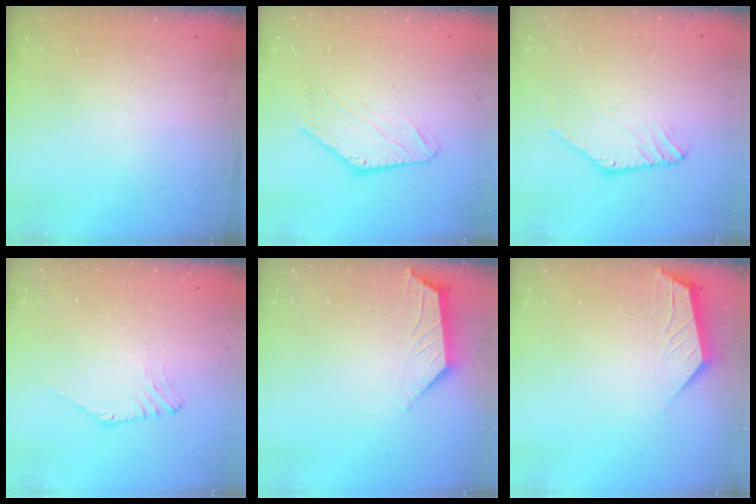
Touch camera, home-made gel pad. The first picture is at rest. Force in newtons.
{"total": 2.3, "press": 2.3, "slide": 0.2}
{"total": 1.4, "press": 1.4, "slide": 0.0}
{"total": 0.8, "press": 0.7, "slide": 0.3}
{"total": 2.3, "press": 2.2, "slide": 0.5}
{"total": 1.8, "press": 1.8, "slide": 0.4}